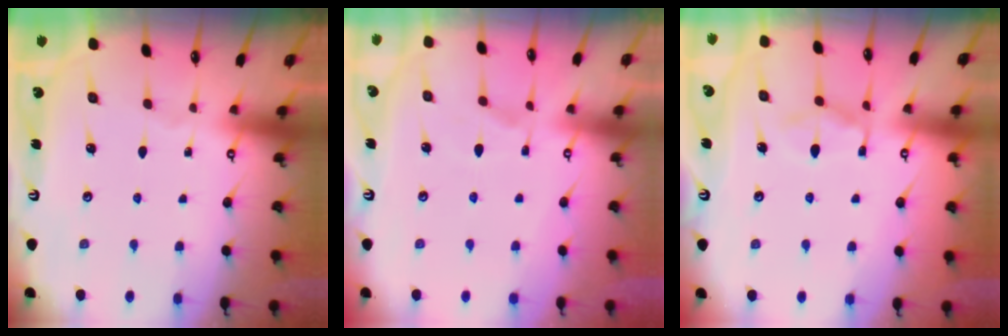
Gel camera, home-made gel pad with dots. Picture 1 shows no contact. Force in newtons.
{"total": 7.6, "press": 7.5, "slide": 1.3}
{"total": 9.1, "press": 9.1, "slide": 0.8}